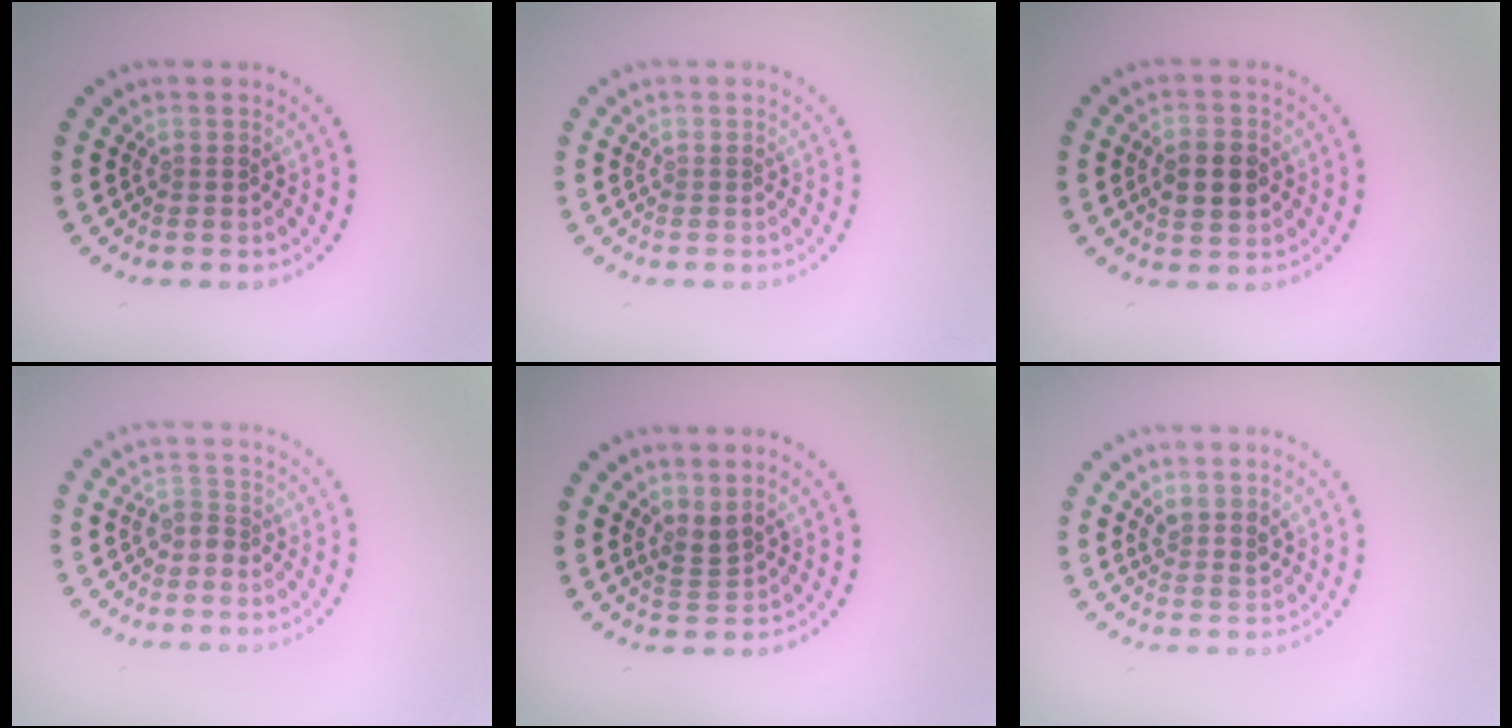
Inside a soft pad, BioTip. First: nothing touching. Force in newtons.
{"total": 0.0}
{"total": 3.7, "press": 3.7, "slide": 0.2}
{"total": 1.6, "press": 1.2, "slide": 1.0}
{"total": 1.7, "press": 1.2, "slide": 1.1}
{"total": 1.6, "press": 1.3, "slide": 0.9}